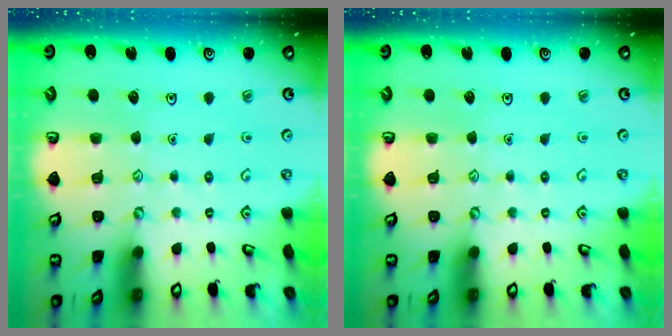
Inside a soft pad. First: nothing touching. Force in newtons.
{"total": 0.0}